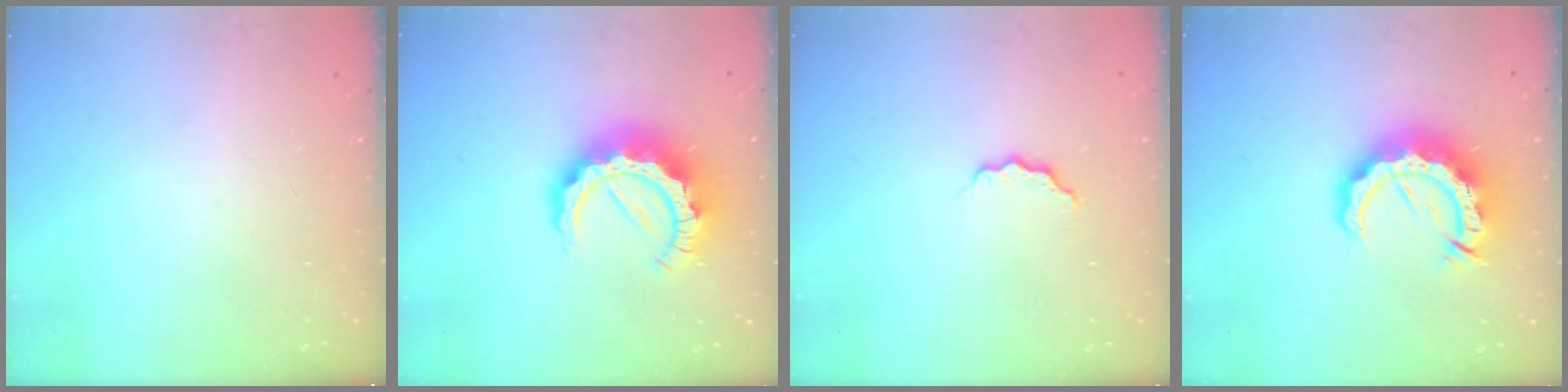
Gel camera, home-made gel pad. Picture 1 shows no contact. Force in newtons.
{"total": 14.2, "press": 14.2, "slide": 1.6}
{"total": 4.3, "press": 4.3, "slide": 0.4}
{"total": 14.2, "press": 14.1, "slide": 1.5}